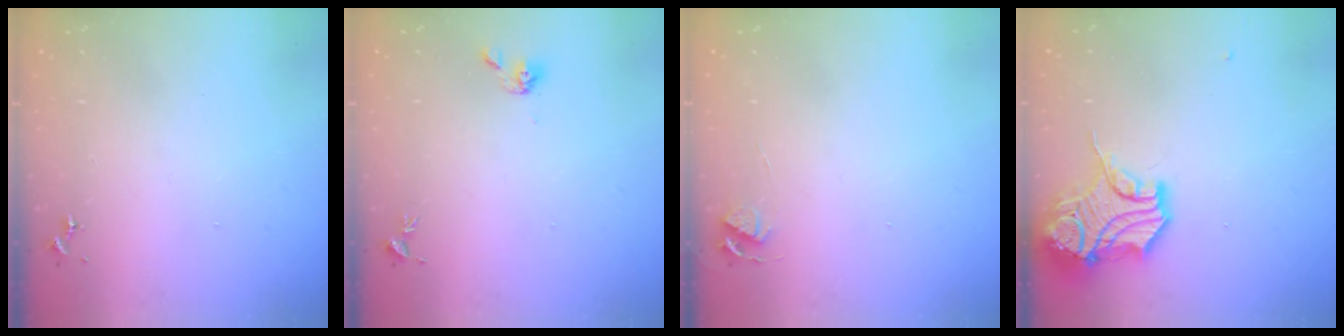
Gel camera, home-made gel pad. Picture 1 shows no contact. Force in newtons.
{"total": 5.2, "press": 4.6, "slide": 2.3}
{"total": 3.9, "press": 3.8, "slide": 0.5}
{"total": 15.8, "press": 15.6, "slide": 2.2}